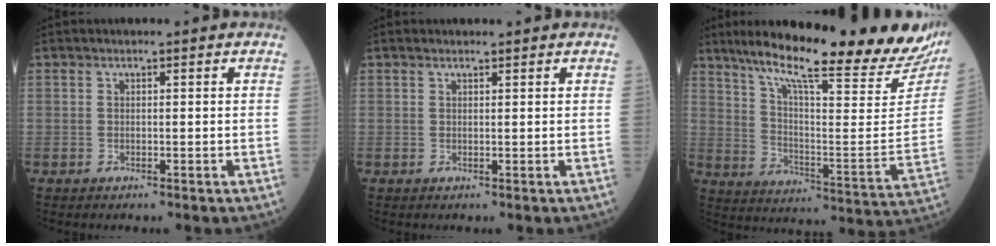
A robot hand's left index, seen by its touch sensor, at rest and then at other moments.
{"total": 1.3, "force": [1.1, 0.2, 0.5], "torque": [-0.012, 0.014, 0.020]}
{"total": 29.5, "force": [23.7, 2.6, 17.3], "torque": [-0.261, -0.061, 0.318]}